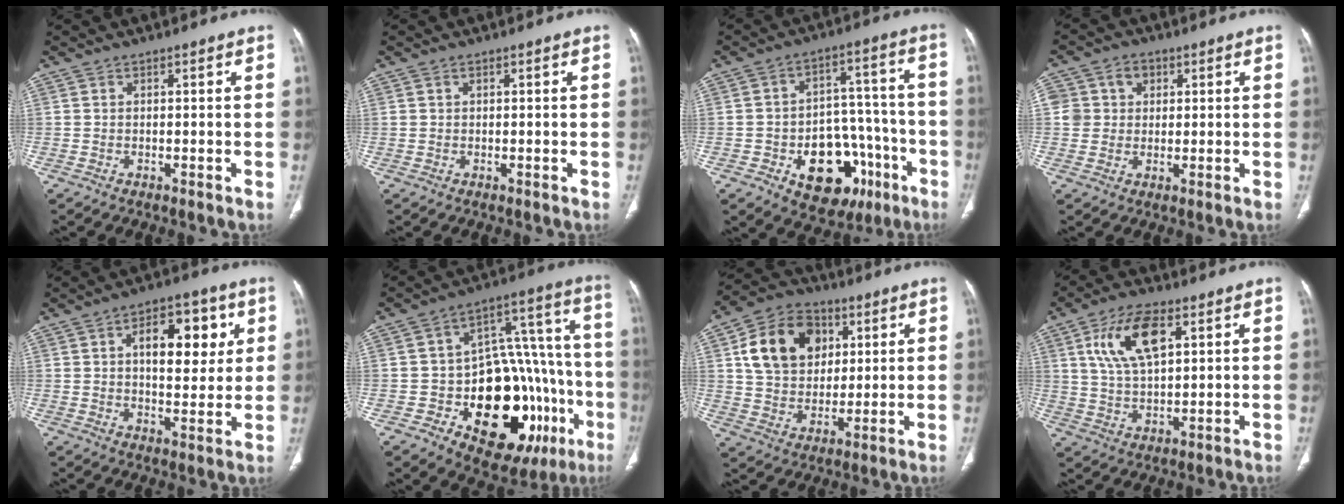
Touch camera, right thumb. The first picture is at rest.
{"total": 0.5, "force": [0.3, 0.3, 0.3], "torque": [-0.007, 0.003, 0.007]}
{"total": 17.9, "force": [-7.6, 11.6, 11.3], "torque": [-0.111, 0.059, -0.095]}
{"total": 6.6, "force": [1.8, 6.1, 1.9], "torque": [-0.006, 0.008, 0.032]}
{"total": 13.0, "force": [3.8, 6.9, 10.3], "torque": [-0.105, -0.005, 0.055]}
{"total": 28.7, "force": [-9.9, 15.5, 22.0], "torque": [-0.232, 0.067, -0.119]}
{"total": 16.2, "force": [5.0, 12.2, 9.4], "torque": [-0.137, -0.001, 0.086]}
{"total": 12.1, "force": [4.6, 5.8, 9.6], "torque": [-0.177, -0.006, 0.088]}